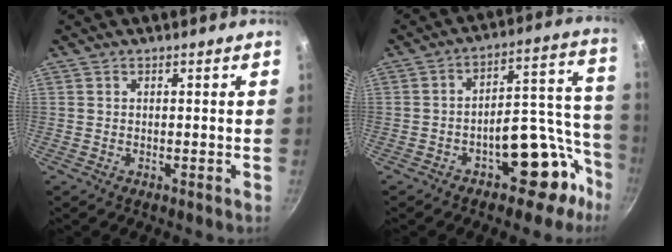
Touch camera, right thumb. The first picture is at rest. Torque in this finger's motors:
{"motor_torque": [3.28, 1.32, 1.24, -1.53, 0.15]}